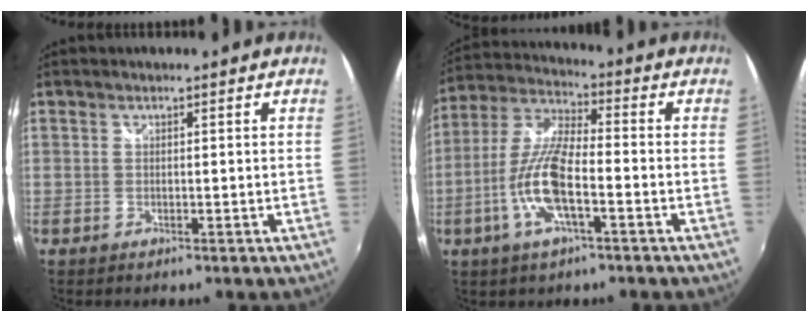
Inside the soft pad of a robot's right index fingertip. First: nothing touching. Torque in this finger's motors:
{"motor_torque": [1.65, -0.49, 0.81, 0.15]}